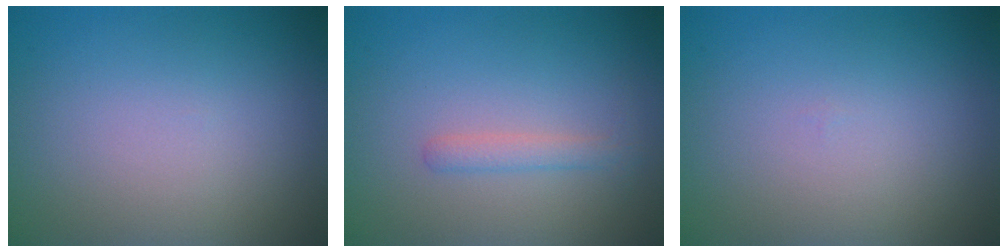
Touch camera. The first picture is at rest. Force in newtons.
{"total": 1.4, "press": 1.4, "slide": 0.0}
{"total": 0.0}